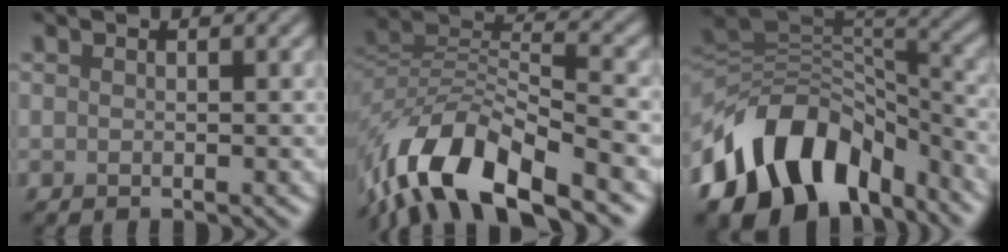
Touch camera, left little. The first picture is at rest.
{"total": 11.8, "force": [-7.7, 4.2, 7.8], "torque": [-0.147, 0.005, -0.154]}
{"total": 11.9, "force": [-7.0, 7.3, 6.1], "torque": [-0.103, 0.014, -0.137]}